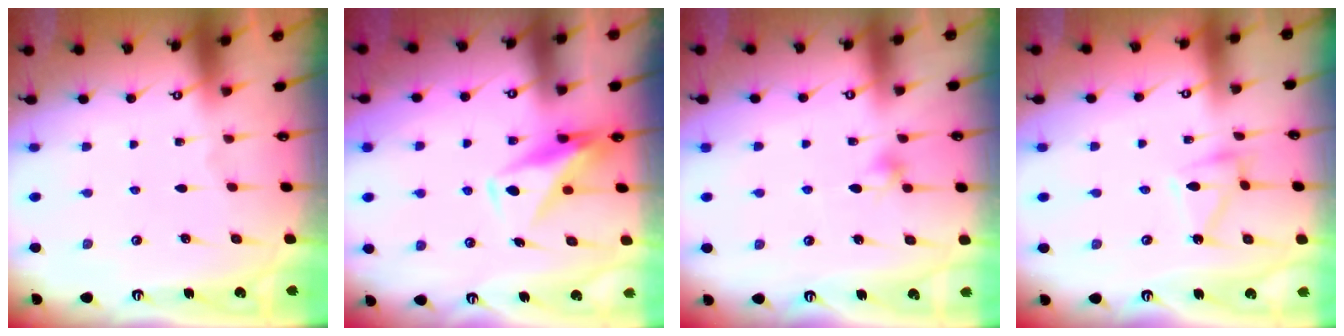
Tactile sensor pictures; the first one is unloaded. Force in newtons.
{"total": 10.6, "press": 10.5, "slide": 0.8}
{"total": 6.2, "press": 6.1, "slide": 1.3}
{"total": 6.7, "press": 6.7, "slide": 0.3}